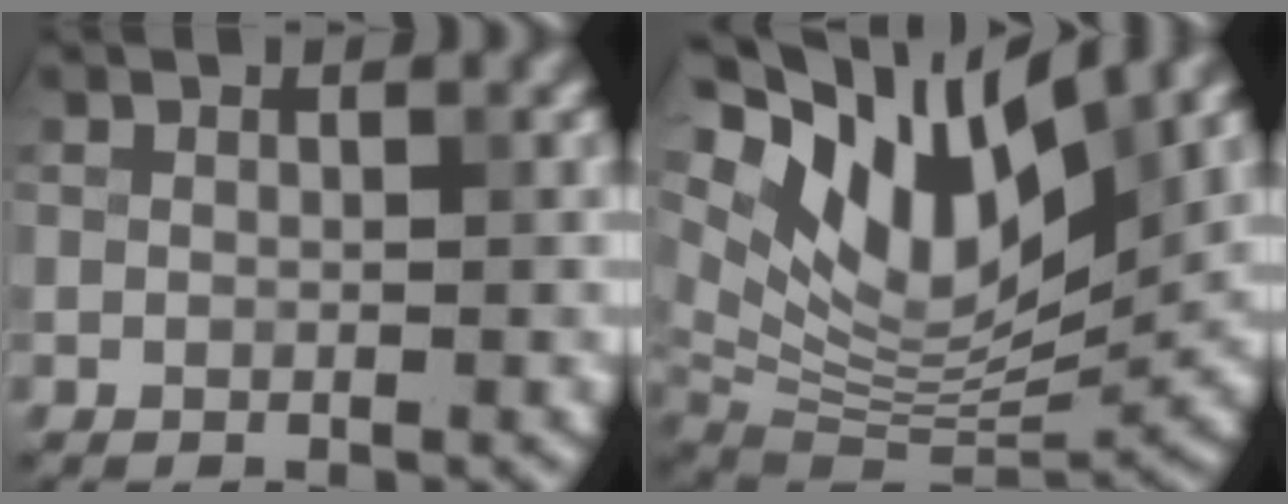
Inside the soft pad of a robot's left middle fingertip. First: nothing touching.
{"total": 12.9, "force": [6.9, 5.2, 9.5], "torque": [-0.176, 0.014, 0.130]}